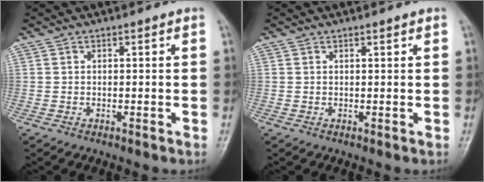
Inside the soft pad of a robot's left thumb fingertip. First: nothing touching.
{"total": 0.6, "force": [0.5, 0.1, 0.4], "torque": [-0.006, -0.002, 0.007]}